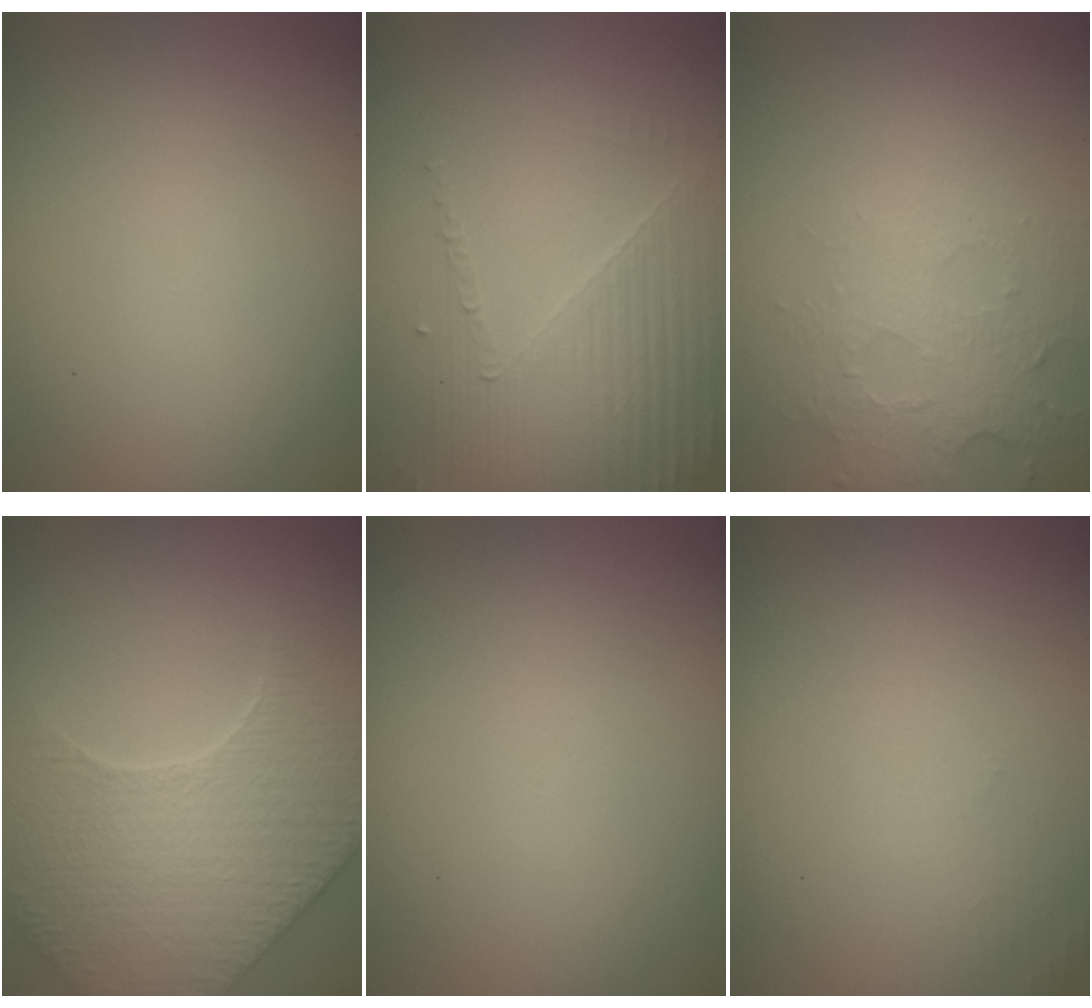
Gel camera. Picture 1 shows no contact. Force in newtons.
{"total": 4.0, "press": 3.7, "slide": 1.5}
{"total": 4.9, "press": 3.4, "slide": 3.5}
{"total": 5.5, "press": 5.2, "slide": 1.8}
{"total": 0.0}
{"total": 0.7, "press": 0.6, "slide": 0.1}